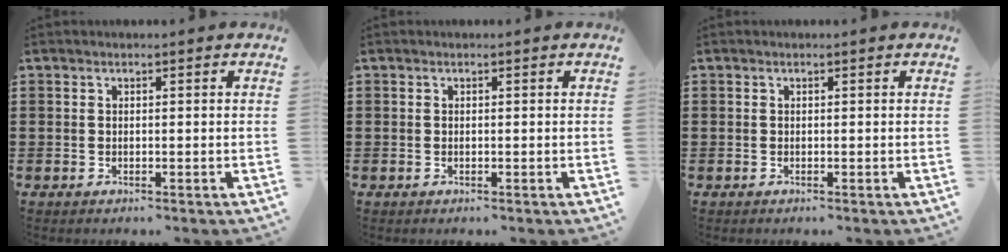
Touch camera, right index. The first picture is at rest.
{"total": 0.0}
{"total": 0.0}